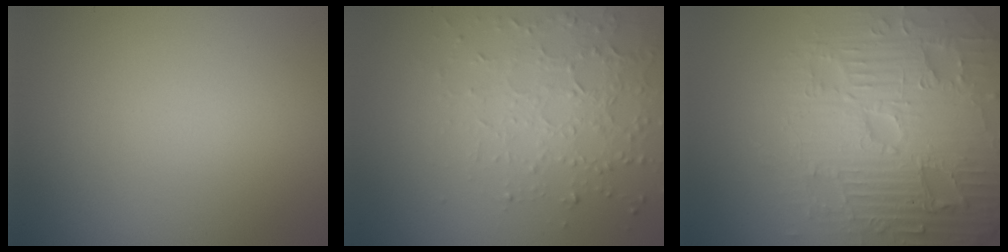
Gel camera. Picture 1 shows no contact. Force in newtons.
{"total": 4.5, "press": 3.2, "slide": 3.1}
{"total": 7.6, "press": 7.4, "slide": 1.8}